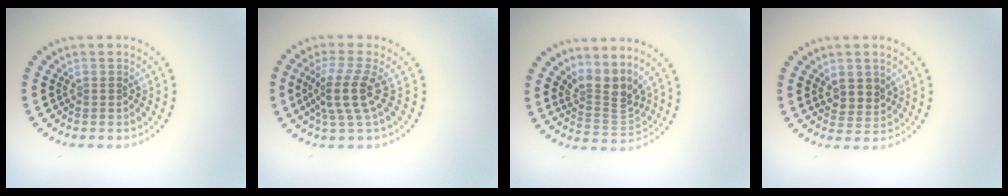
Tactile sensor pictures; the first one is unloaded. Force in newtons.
{"total": 3.6, "press": 2.8, "slide": 2.4}
{"total": 3.4, "press": 2.3, "slide": 2.4}
{"total": 2.4, "press": 2.2, "slide": 1.0}